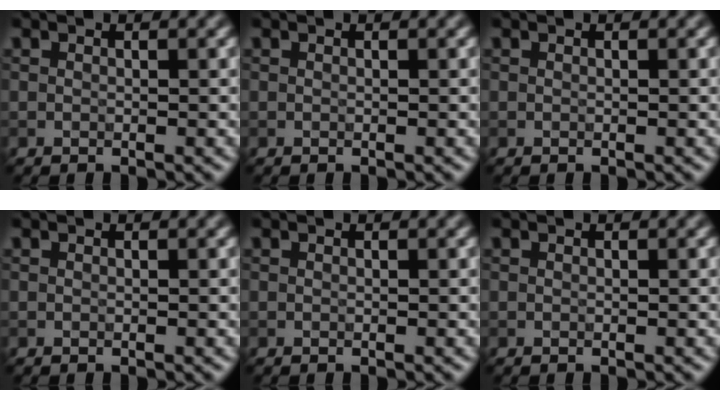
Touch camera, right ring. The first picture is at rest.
{"total": 0.0}
{"total": 0.0}
{"total": 0.0}
{"total": 0.0}
{"total": 0.0}